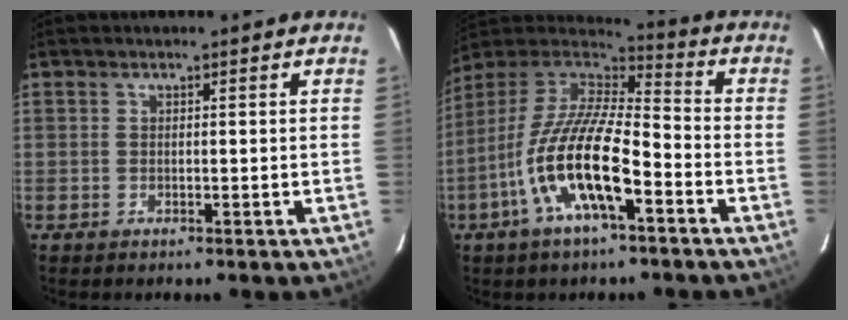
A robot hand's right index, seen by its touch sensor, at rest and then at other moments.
{"total": 17.7, "force": [-7.4, 5.1, 15.2], "torque": [-0.297, -0.019, -0.145]}